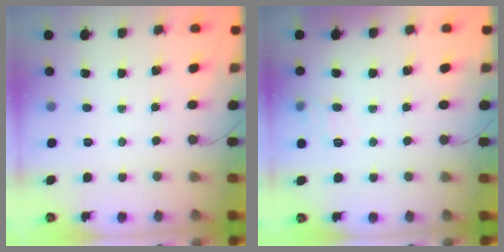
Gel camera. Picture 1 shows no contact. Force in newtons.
{"total": 7.5, "press": 7.3, "slide": 2.0}